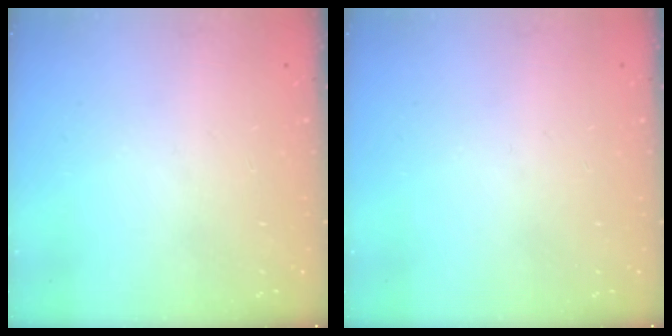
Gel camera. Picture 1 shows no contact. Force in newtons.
{"total": 0.0}